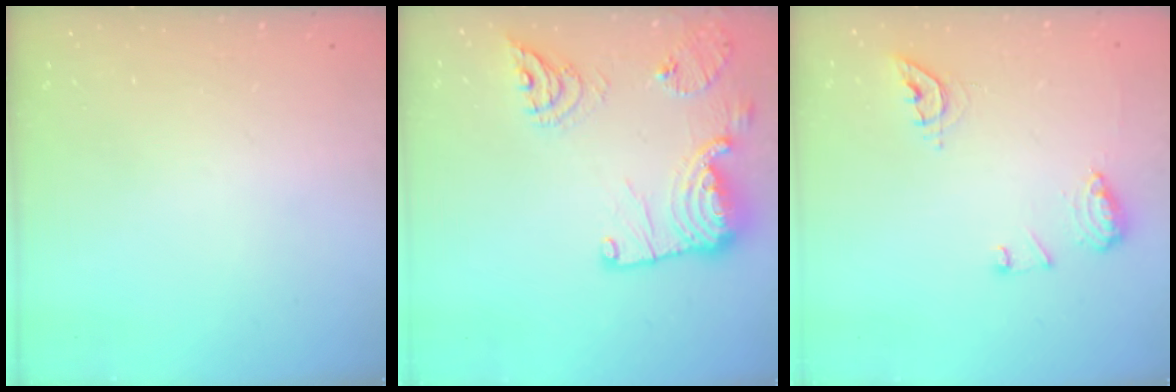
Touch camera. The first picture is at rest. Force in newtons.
{"total": 19.2, "press": 19.2, "slide": 1.1}
{"total": 10.5, "press": 10.5, "slide": 0.7}